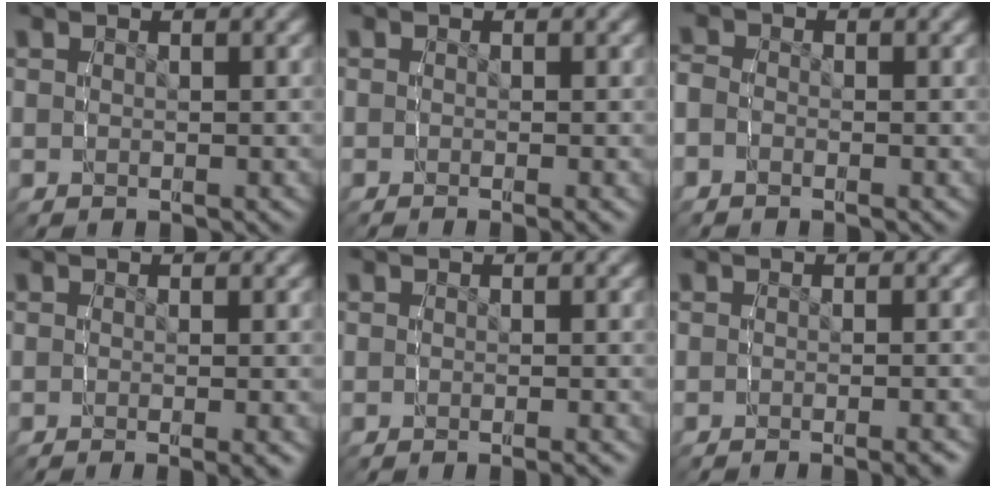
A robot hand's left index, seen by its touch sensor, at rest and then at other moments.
{"total": 1.5, "force": [-1.0, 0.2, 1.1], "torque": [-0.010, 0.000, -0.016]}
{"total": 1.8, "force": [-0.7, 1.5, 0.7], "torque": [-0.024, -0.005, -0.016]}
{"total": 2.3, "force": [-1.5, 0.2, 1.7], "torque": [-0.017, -0.001, -0.023]}
{"total": 1.8, "force": [-1.5, 0.2, 1.0], "torque": [-0.007, 0.003, -0.025]}
{"total": 2.7, "force": [-2.2, 0.2, 1.5], "torque": [-0.018, 0.002, -0.035]}